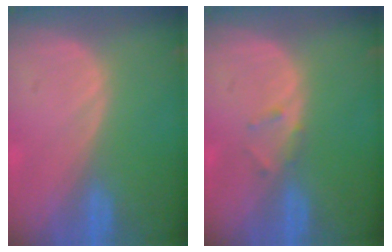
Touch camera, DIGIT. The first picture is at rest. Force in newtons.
{"total": 1.3, "press": 1.3, "slide": 0.4}